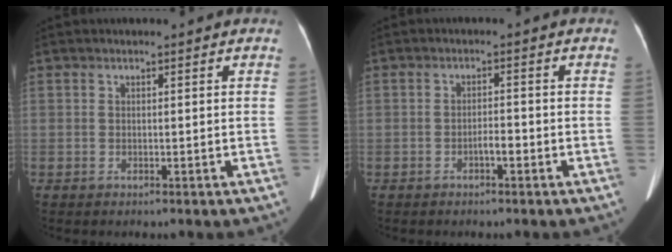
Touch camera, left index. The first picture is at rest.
{"total": 1.8, "force": [-1.0, 0.4, 1.5], "torque": [-0.022, 0.003, -0.018]}